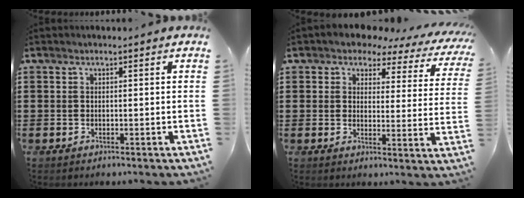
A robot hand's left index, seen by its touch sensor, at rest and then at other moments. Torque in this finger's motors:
{"motor_torque": [2.14, 0.00, 1.06, 0.05]}